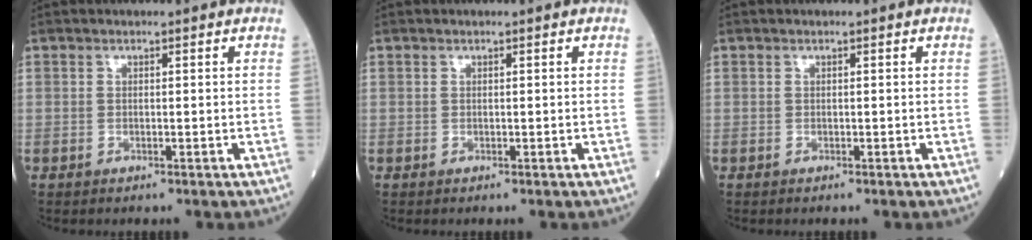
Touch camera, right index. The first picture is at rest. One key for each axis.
{"total": 0.0}
{"total": 0.0}